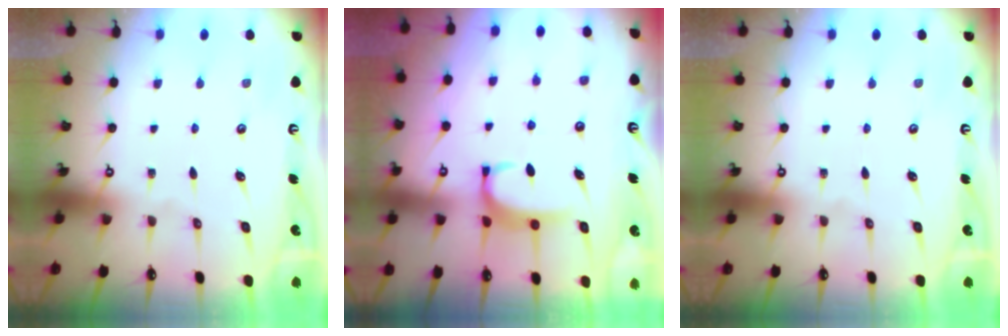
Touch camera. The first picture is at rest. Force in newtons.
{"total": 2.8, "press": 2.7, "slide": 0.4}
{"total": 0.0}